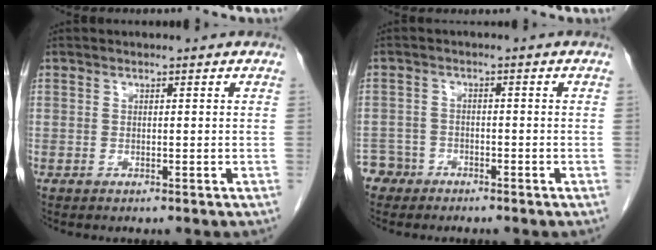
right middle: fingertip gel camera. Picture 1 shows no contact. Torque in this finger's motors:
{"motor_torque": [0.34, -0.31, 0.03, -0.02]}